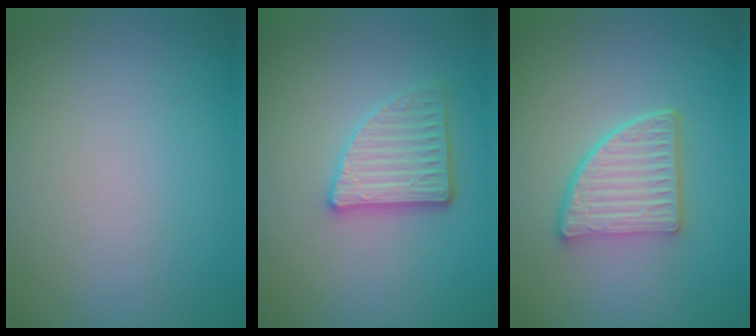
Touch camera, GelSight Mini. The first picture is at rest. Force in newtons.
{"total": 3.6, "press": 3.1, "slide": 1.7}
{"total": 4.8, "press": 3.8, "slide": 2.9}